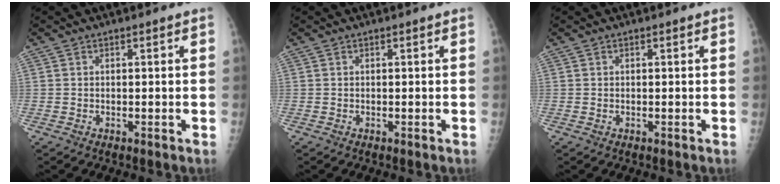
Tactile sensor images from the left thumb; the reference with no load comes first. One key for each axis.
{"total": 0.0}
{"total": 0.0}